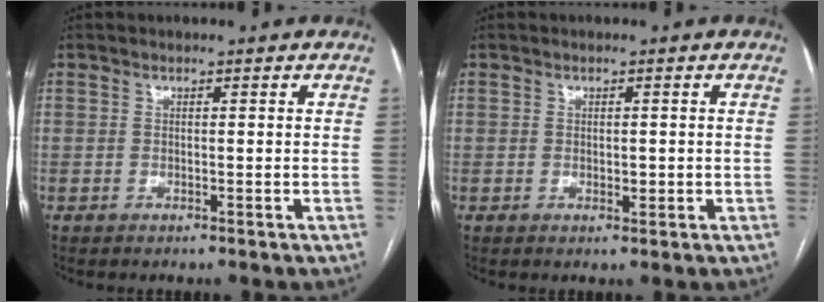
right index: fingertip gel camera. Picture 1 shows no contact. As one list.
[{"total": 1.6, "force": [-0.2, 0.8, 1.3], "torque": [-0.019, -0.002, 0.001]}]